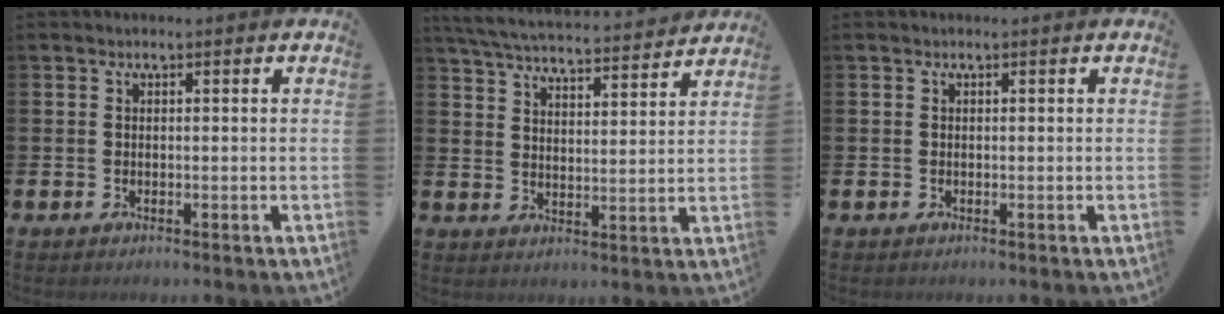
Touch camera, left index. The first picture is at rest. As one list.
[{"total": 5.9, "force": [5.7, 0.5, 1.2], "torque": [-0.044, -0.043, 0.098]}, {"total": 0.0}]